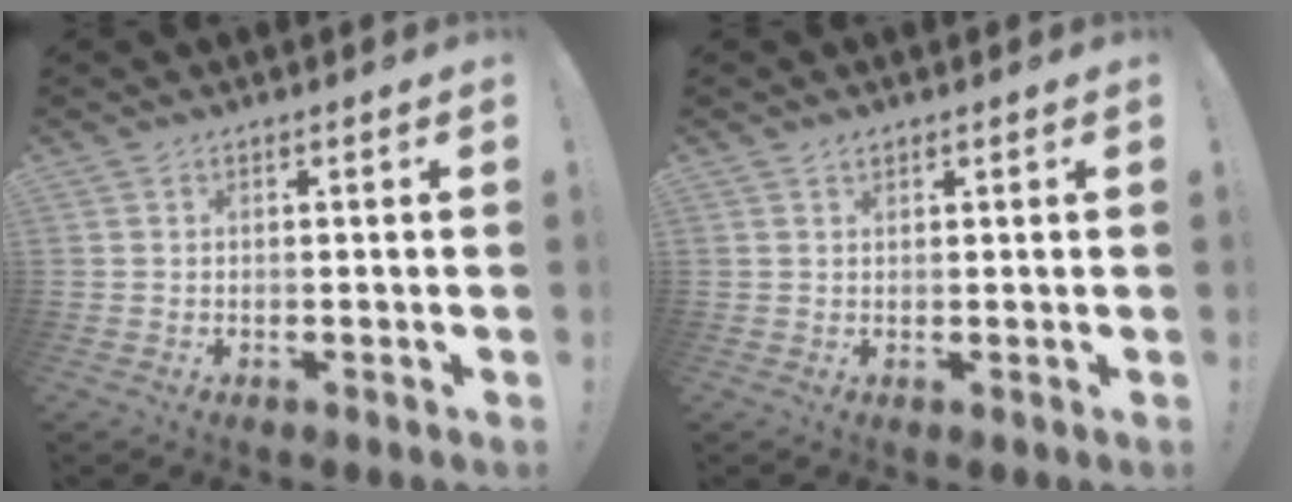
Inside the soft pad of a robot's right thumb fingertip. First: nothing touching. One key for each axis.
{"total": 1.2, "fx": 1.0, "fy": 0.6, "fz": 0.4, "tx": 0.000, "ty": -0.005, "tz": 0.019}